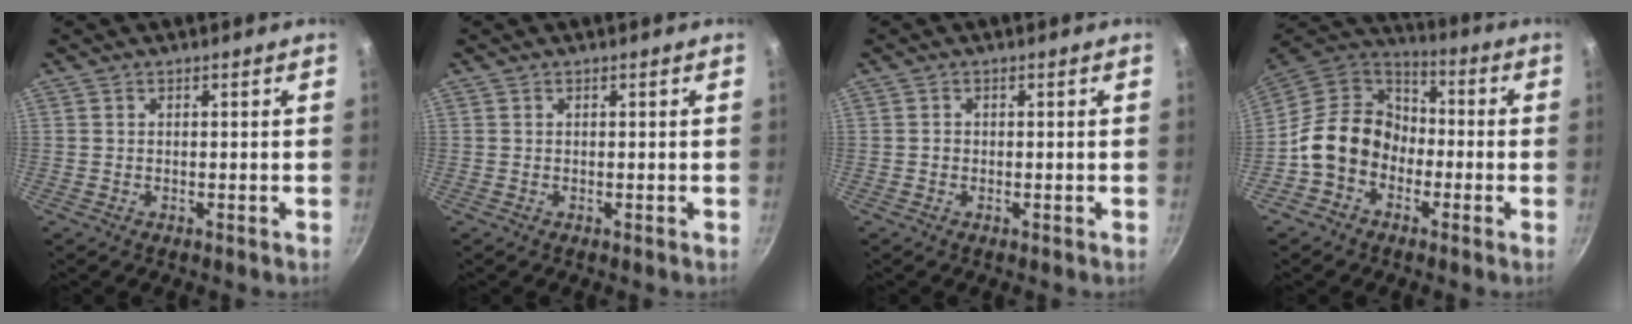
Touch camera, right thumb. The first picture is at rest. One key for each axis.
{"total": 0.0}
{"total": 0.6, "fx": -0.2, "fy": 0.5, "fz": 0.2, "tx": -0.001, "ty": 0.002, "tz": -0.005}
{"total": 13.7, "fx": -3.4, "fy": 11.3, "fz": 7.1, "tx": -0.081, "ty": 0.050, "tz": -0.080}